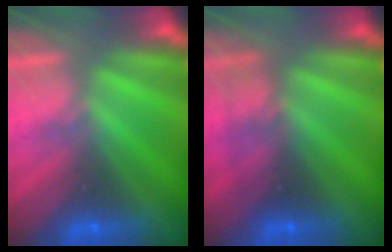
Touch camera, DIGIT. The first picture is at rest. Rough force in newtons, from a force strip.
{"total": 2.7}